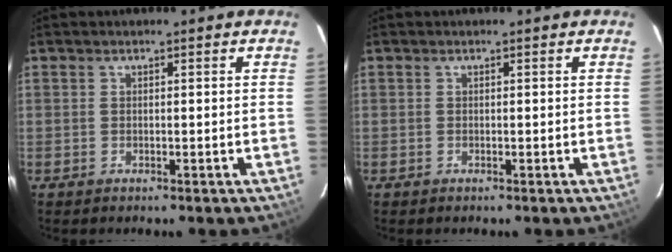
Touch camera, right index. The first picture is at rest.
{"total": 0.0}